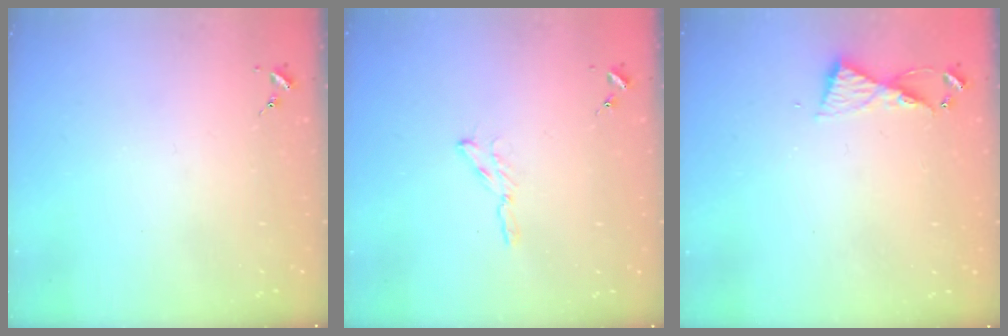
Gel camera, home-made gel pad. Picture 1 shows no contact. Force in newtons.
{"total": 2.9, "press": 2.9, "slide": 0.3}
{"total": 6.0, "press": 6.0, "slide": 0.6}